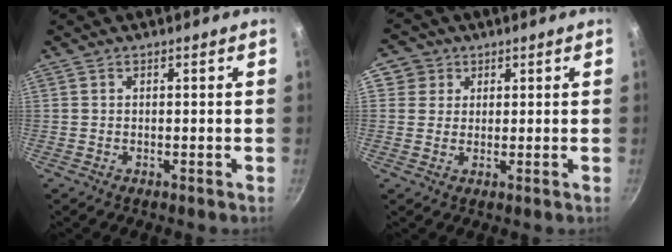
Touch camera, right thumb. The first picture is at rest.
{"total": 4.3, "force": [1.4, 4.1, 0.5], "torque": [0.035, 0.005, 0.016]}